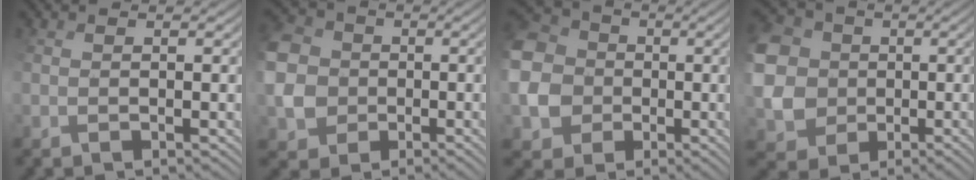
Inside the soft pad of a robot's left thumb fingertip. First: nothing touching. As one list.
[{"total": 8.2, "force": [-0.2, 7.5, 3.3], "torque": [-0.121, -0.012, -0.014]}, {"total": 12.3, "force": [-0.2, 11.5, 4.4], "torque": [-0.181, 0.003, -0.023]}, {"total": 13.4, "force": [1.6, 12.1, 5.4], "torque": [-0.203, -0.008, 0.018]}]